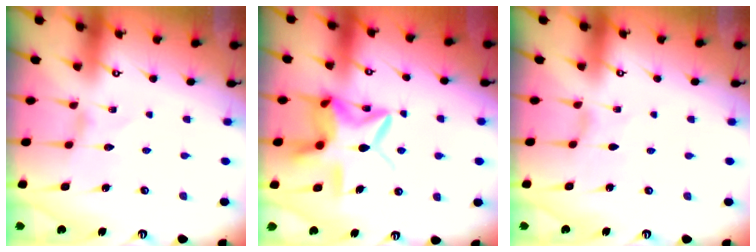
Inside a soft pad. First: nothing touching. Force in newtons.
{"total": 12.7, "press": 12.6, "slide": 1.1}
{"total": 0.6, "press": 0.6, "slide": 0.2}